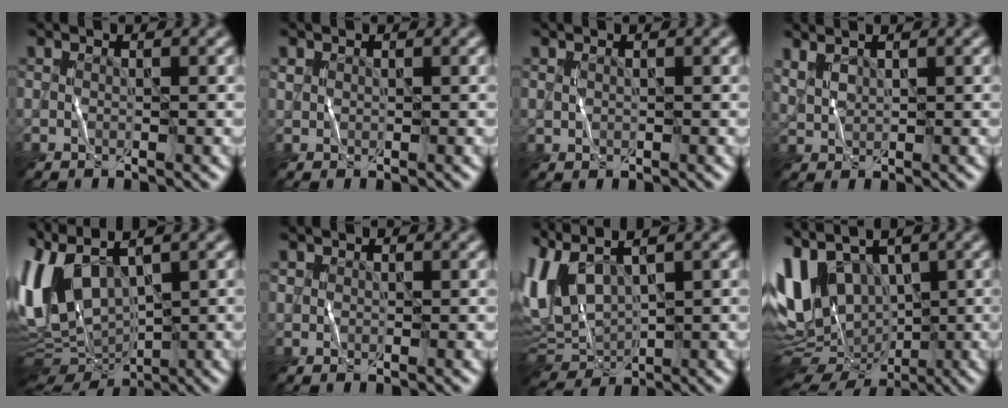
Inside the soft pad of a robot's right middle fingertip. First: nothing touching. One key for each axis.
{"total": 0.6, "fx": 0.4, "fy": 0.5, "fz": 0.1, "tx": -0.001, "ty": 0.000, "tz": 0.009}
{"total": 1.5, "fx": 1.0, "fy": -0.9, "fz": -0.5, "tx": 0.006, "ty": 0.001, "tz": 0.019}
{"total": 2.3, "fx": 2.3, "fy": -0.3, "fz": 0.2, "tx": -0.016, "ty": 0.008, "tz": 0.048}
{"total": 10.1, "fx": 2.0, "fy": 4.2, "fz": 9.0, "tx": -0.218, "ty": 0.004, "tz": 0.047}
{"total": 0.6, "fx": 0.2, "fy": 0.6, "fz": 0.0, "tx": 0.004, "ty": 0.000, "tz": 0.002}
{"total": 7.2, "fx": 3.4, "fy": 2.3, "fz": 5.9, "tx": -0.146, "ty": 0.004, "tz": 0.065}
{"total": 12.9, "fx": 1.2, "fy": 8.0, "fz": 10.0, "tx": -0.191, "ty": 0.018, "tz": 0.045}